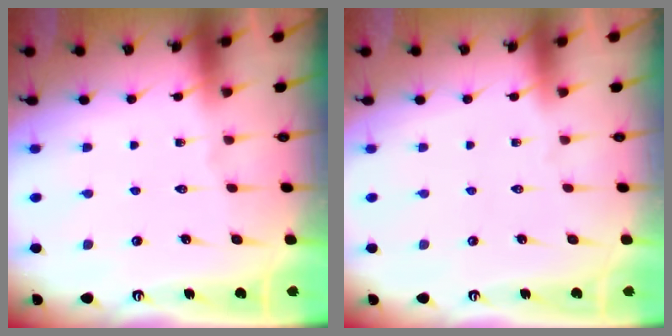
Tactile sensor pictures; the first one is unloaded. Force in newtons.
{"total": 0.0}